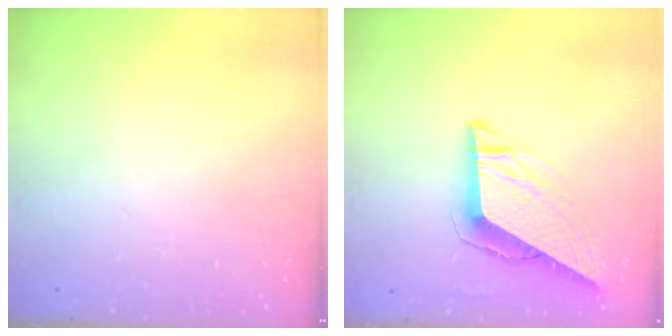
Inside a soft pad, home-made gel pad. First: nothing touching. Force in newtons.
{"total": 9.8, "press": 9.7, "slide": 1.1}